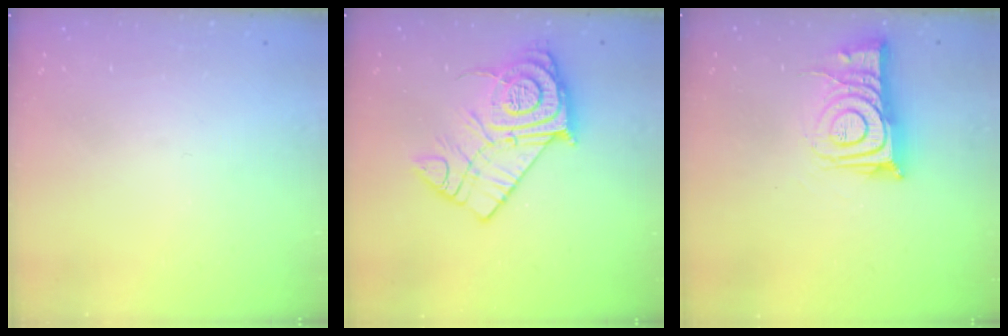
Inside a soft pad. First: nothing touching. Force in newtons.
{"total": 16.1, "press": 16.1, "slide": 1.1}
{"total": 11.4, "press": 11.3, "slide": 0.9}